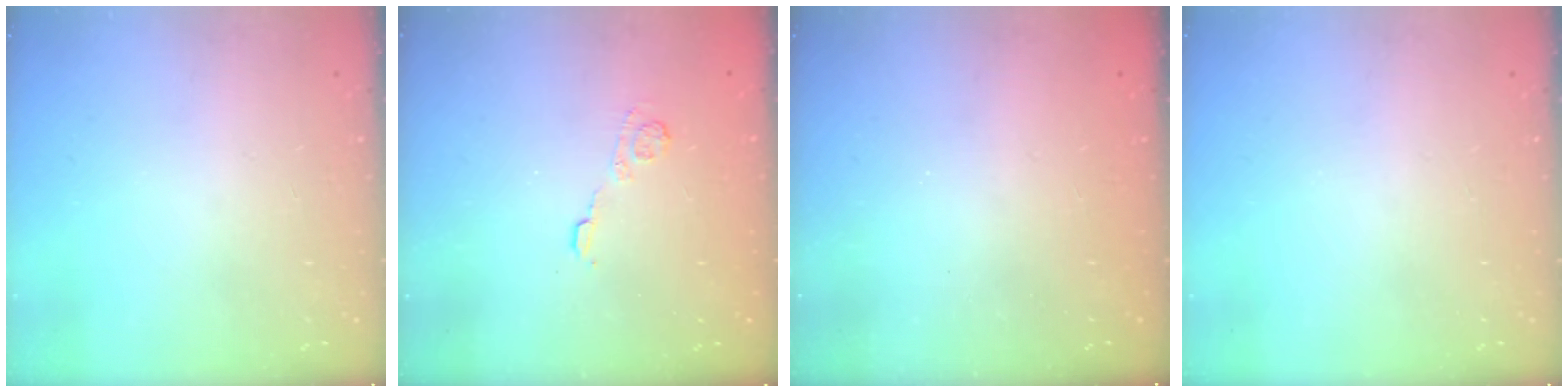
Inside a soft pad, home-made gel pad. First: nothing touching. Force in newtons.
{"total": 5.0, "press": 4.8, "slide": 1.4}
{"total": 2.5, "press": 2.3, "slide": 0.8}
{"total": 0.0}